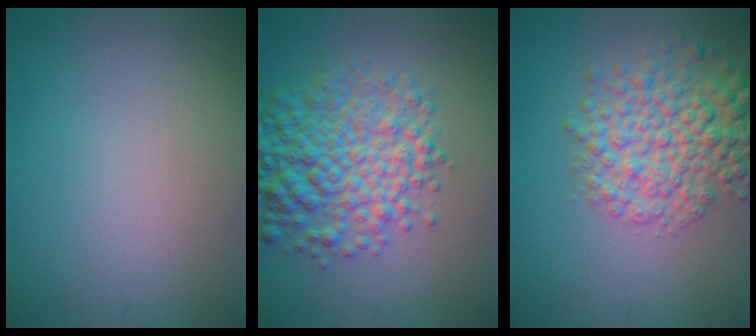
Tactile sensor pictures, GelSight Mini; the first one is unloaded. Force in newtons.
{"total": 7.1, "press": 7.1, "slide": 0.2}
{"total": 6.3, "press": 6.2, "slide": 0.2}